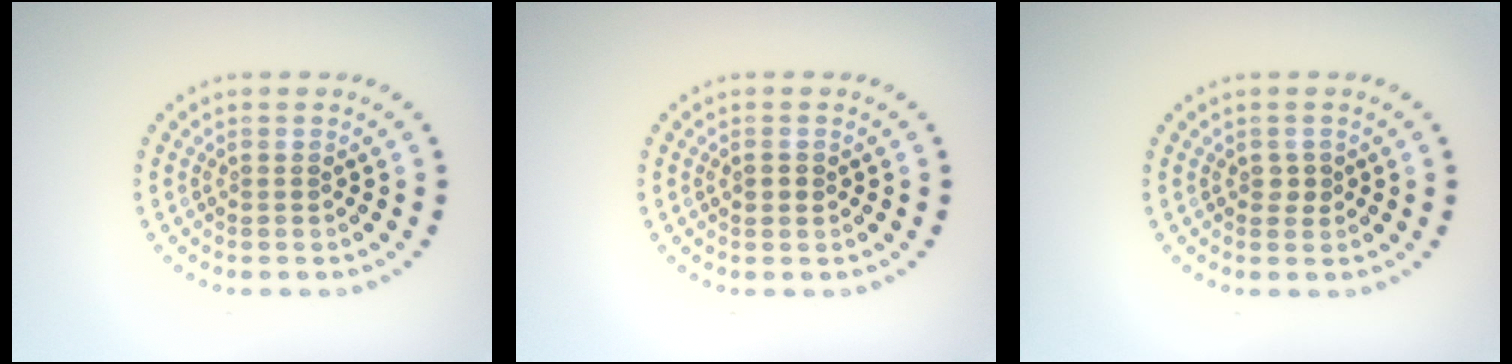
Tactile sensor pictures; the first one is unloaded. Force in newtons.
{"total": 1.1, "press": 1.0, "slide": 0.3}
{"total": 0.9, "press": 0.9, "slide": 0.2}